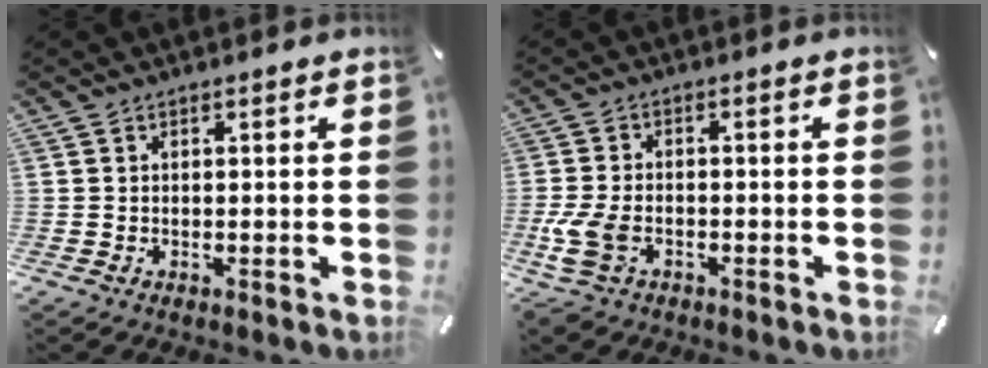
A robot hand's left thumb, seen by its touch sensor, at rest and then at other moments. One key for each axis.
{"total": 8.4, "fx": -3.2, "fy": 5.4, "fz": 5.6, "tx": -0.139, "ty": 0.001, "tz": -0.058}